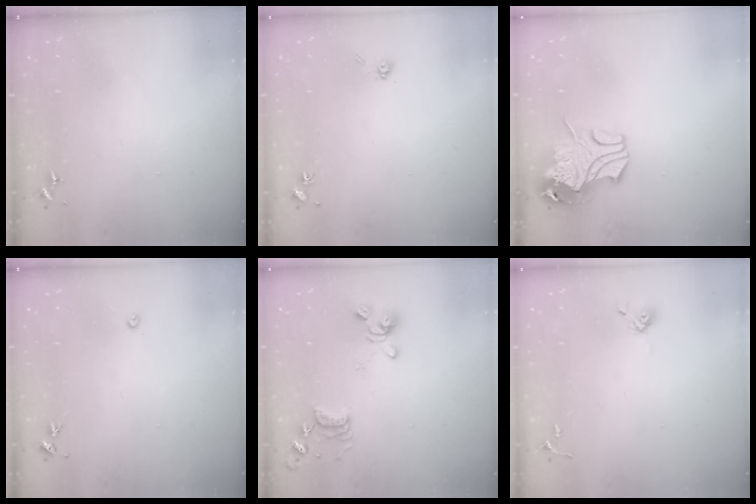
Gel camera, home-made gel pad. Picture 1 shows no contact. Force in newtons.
{"total": 4.0, "press": 3.8, "slide": 1.4}
{"total": 12.1, "press": 12.0, "slide": 1.8}
{"total": 3.0, "press": 3.0, "slide": 0.4}
{"total": 13.1, "press": 13.0, "slide": 1.3}
{"total": 3.9, "press": 3.6, "slide": 1.5}